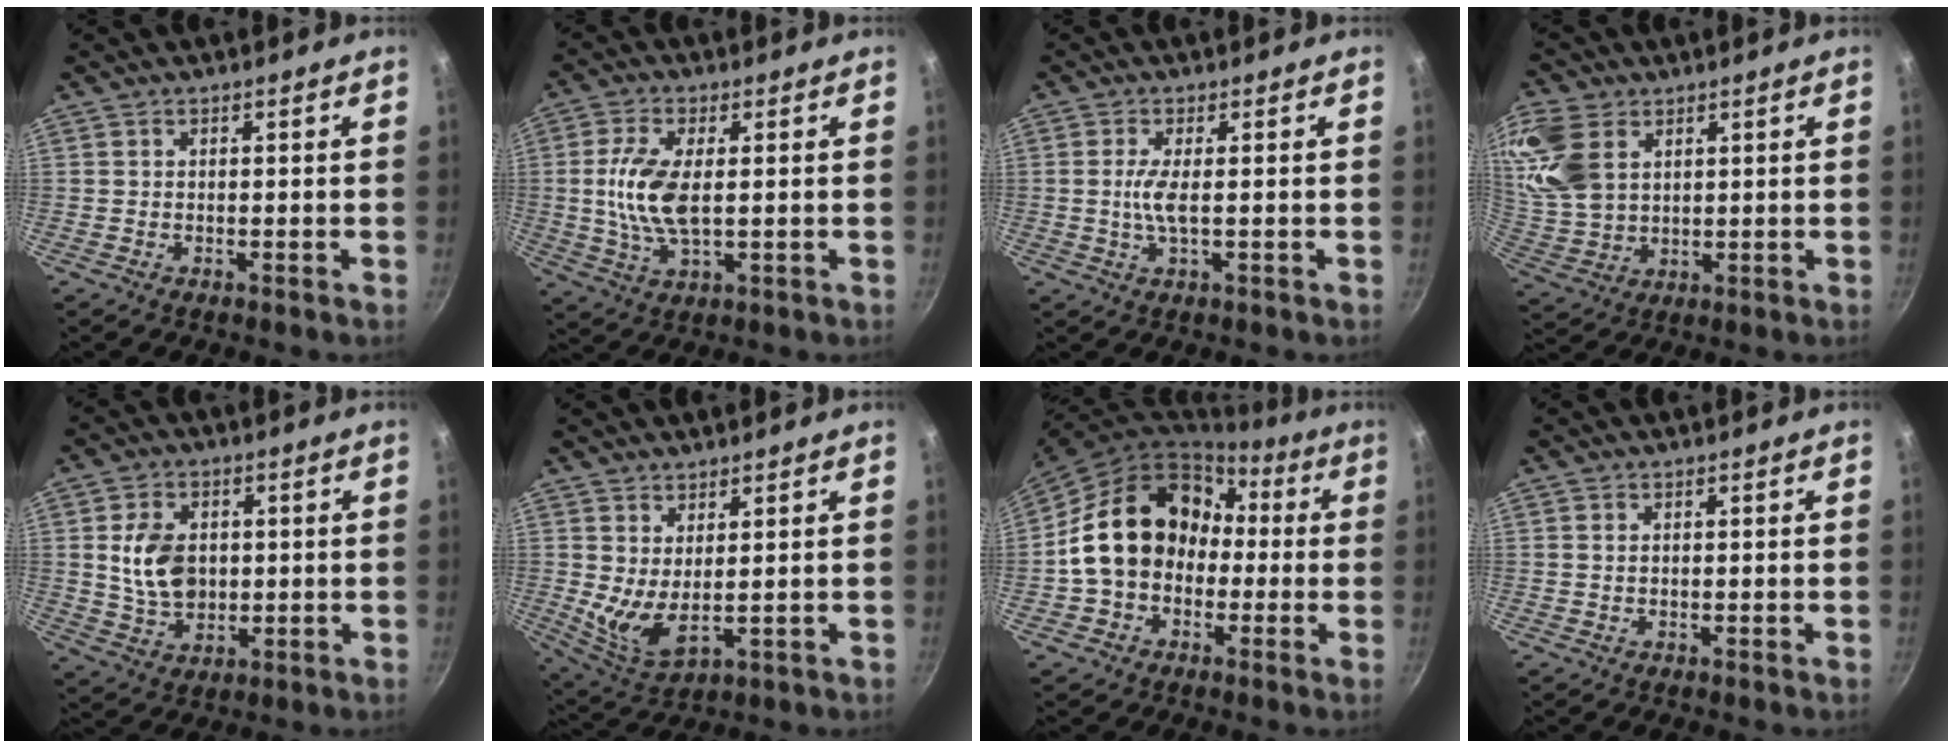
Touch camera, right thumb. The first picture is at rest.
{"total": 9.7, "force": [0.6, 4.5, 8.6], "torque": [-0.177, -0.001, 0.012]}
{"total": 3.7, "force": [0.0, 0.8, 3.7], "torque": [-0.089, -0.001, -0.001]}
{"total": 13.3, "force": [5.2, 9.1, 8.2], "torque": [-0.165, -0.015, 0.114]}
{"total": 10.1, "force": [1.0, 7.3, 6.8], "torque": [-0.107, -0.007, 0.024]}
{"total": 7.1, "force": [2.5, 2.9, 5.9], "torque": [-0.106, -0.039, 0.055]}
{"total": 18.3, "force": [0.0, 14.6, 11.0], "torque": [-0.162, 0.066, -0.003]}
{"total": 0.7, "force": [0.2, 0.6, 0.4], "torque": [-0.006, 0.003, 0.005]}